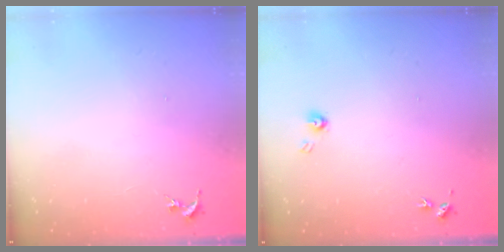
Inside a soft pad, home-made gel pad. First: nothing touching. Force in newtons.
{"total": 3.8, "press": 3.7, "slide": 0.2}